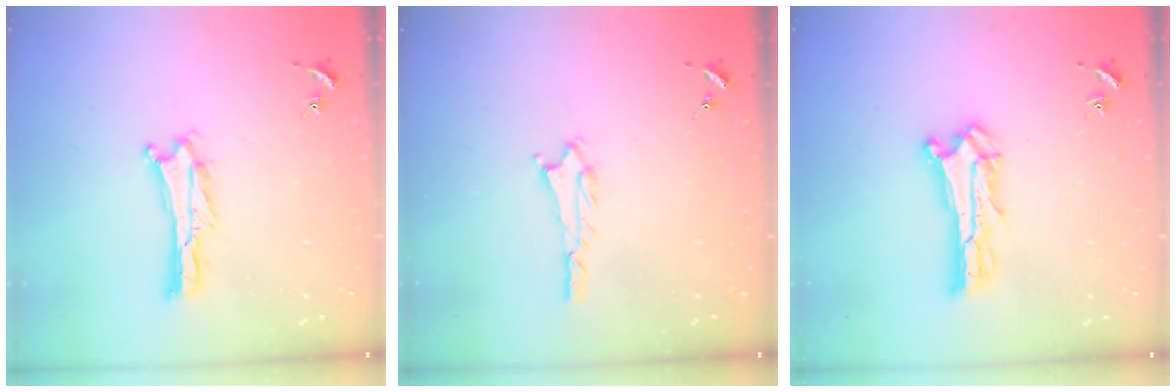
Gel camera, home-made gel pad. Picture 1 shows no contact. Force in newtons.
{"total": 1.8, "press": 1.8, "slide": 0.2}
{"total": 1.5, "press": 1.5, "slide": 0.2}